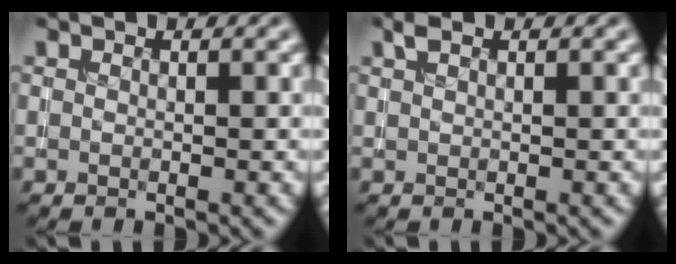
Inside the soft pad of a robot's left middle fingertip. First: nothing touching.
{"total": 1.0, "force": [0.7, 0.3, 0.7], "torque": [-0.016, 0.005, 0.015]}